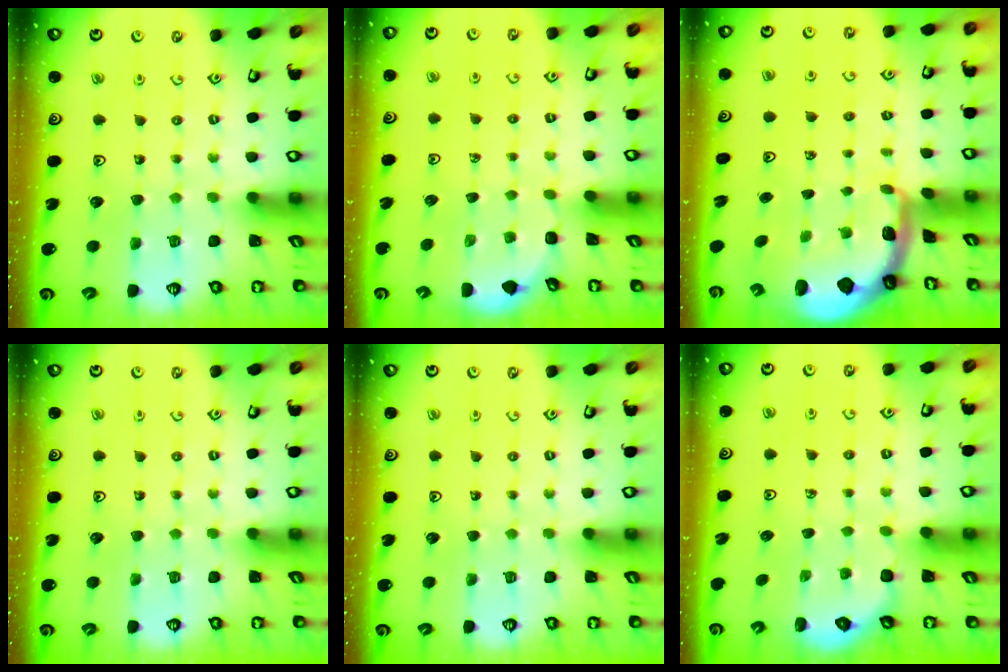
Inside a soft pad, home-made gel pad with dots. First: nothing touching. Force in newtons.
{"total": 1.8, "press": 1.7, "slide": 0.0}
{"total": 1.7, "press": 1.7, "slide": 0.4}
{"total": 0.0}
{"total": 0.0}
{"total": 2.6, "press": 2.5, "slide": 0.5}